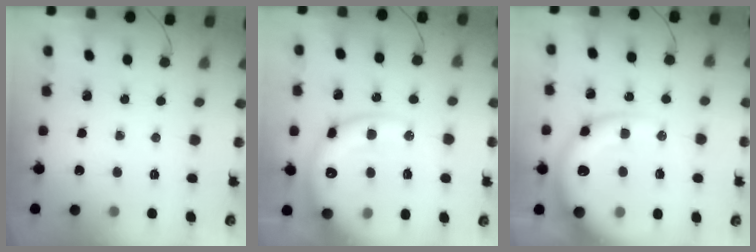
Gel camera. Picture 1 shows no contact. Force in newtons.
{"total": 18.4, "press": 18.2, "slide": 2.7}
{"total": 16.3, "press": 15.9, "slide": 3.7}